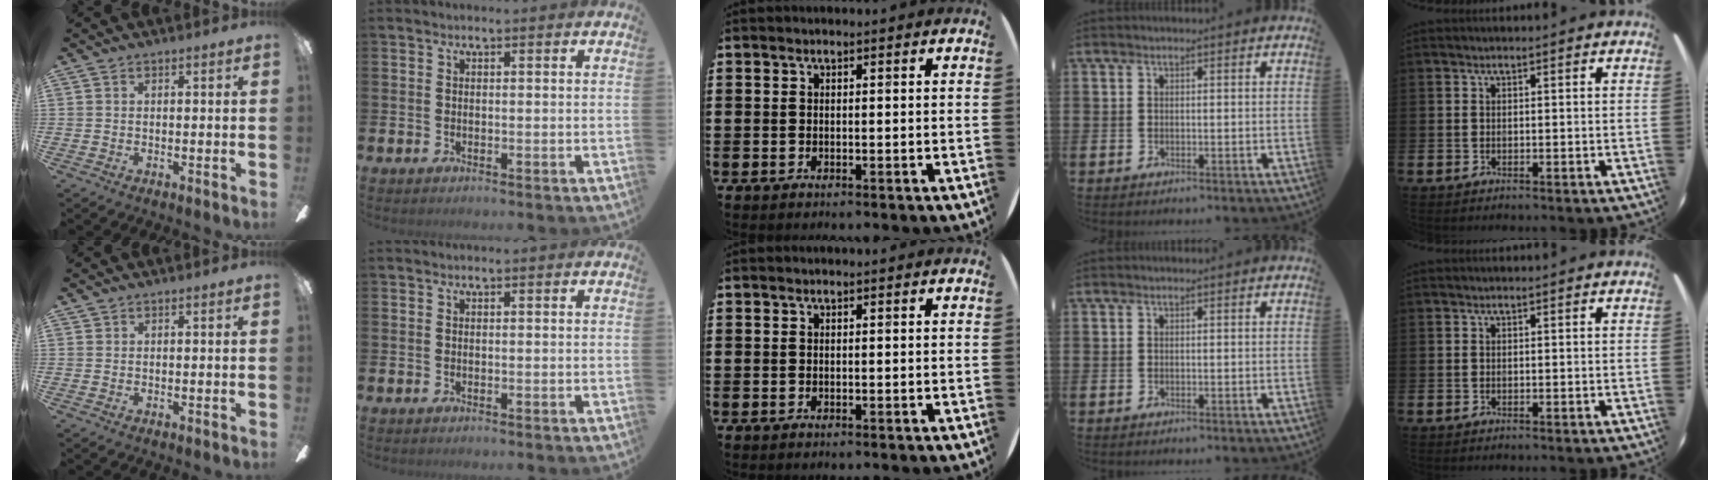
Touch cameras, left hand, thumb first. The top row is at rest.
{}